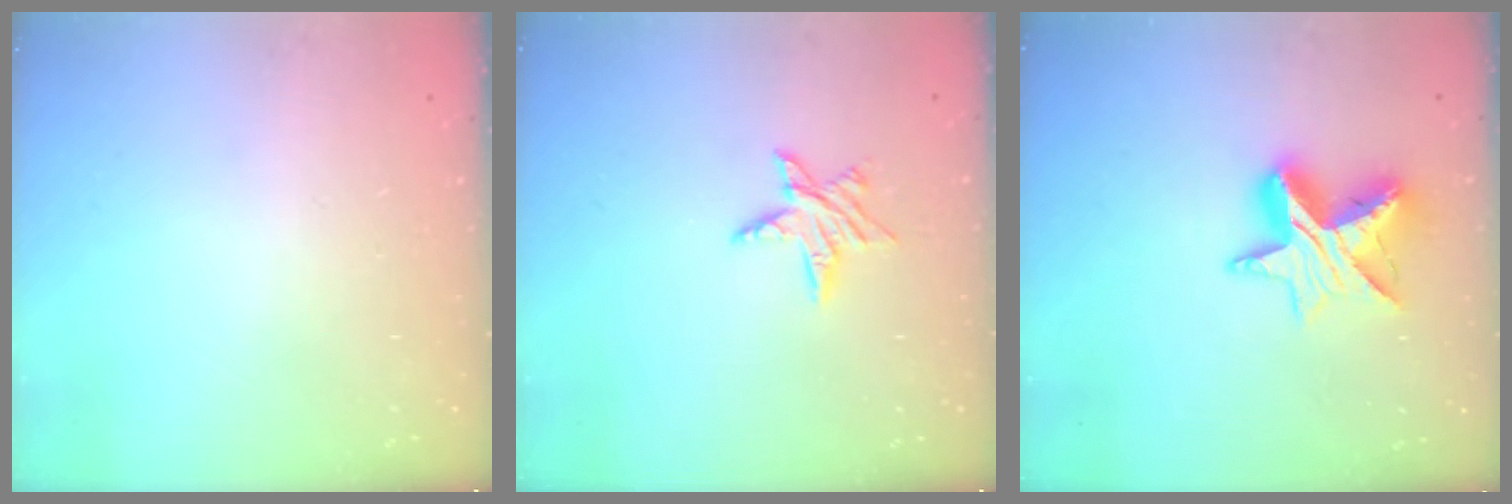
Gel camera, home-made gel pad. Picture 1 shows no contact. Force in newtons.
{"total": 6.5, "press": 6.5, "slide": 0.3}
{"total": 10.8, "press": 10.7, "slide": 0.9}